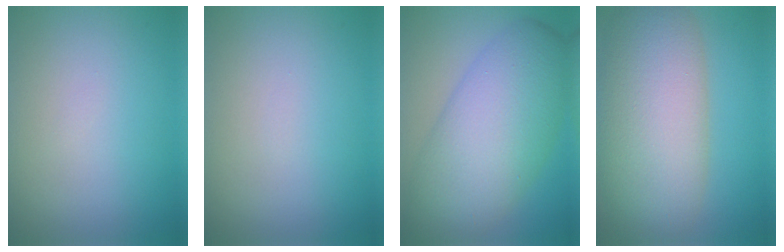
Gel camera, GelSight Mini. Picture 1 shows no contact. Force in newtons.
{"total": 0.0}
{"total": 10.1, "press": 10.1, "slide": 0.5}
{"total": 10.8, "press": 10.8, "slide": 0.5}